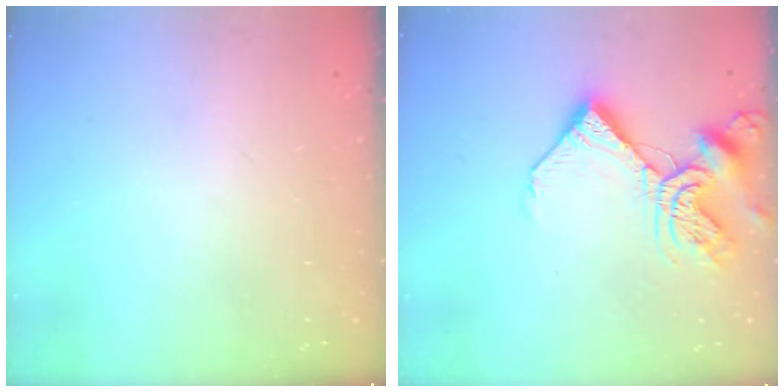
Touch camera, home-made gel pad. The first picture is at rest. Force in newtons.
{"total": 11.3, "press": 11.2, "slide": 1.5}